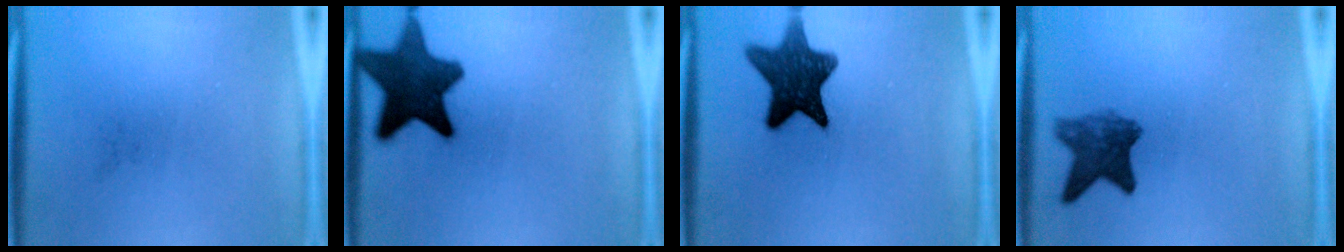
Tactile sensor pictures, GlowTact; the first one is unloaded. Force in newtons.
{"total": 13.3}
{"total": 12.3}
{"total": 6.1}